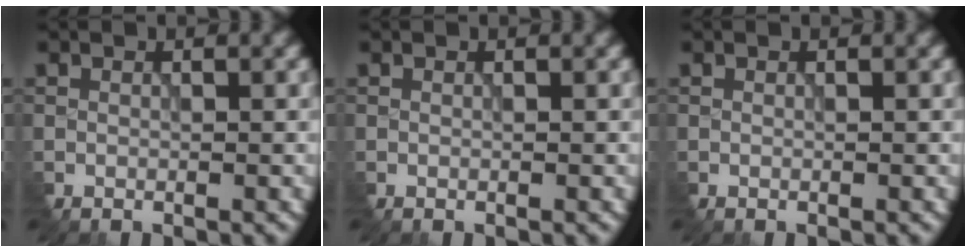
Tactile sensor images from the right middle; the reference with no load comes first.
{"total": 0.0}
{"total": 0.0}